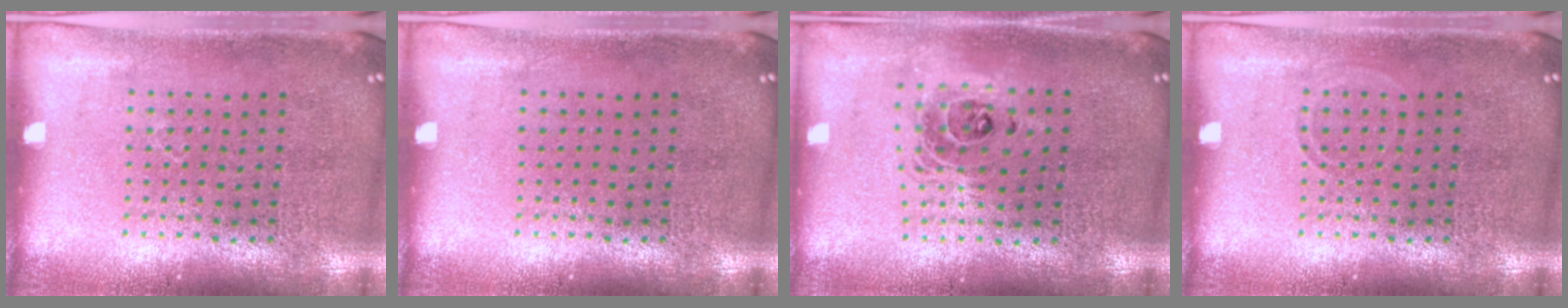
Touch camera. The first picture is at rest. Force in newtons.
{"total": 0.0}
{"total": 1.5, "press": 1.3, "slide": 0.9}
{"total": 0.6, "press": 0.5, "slide": 0.2}